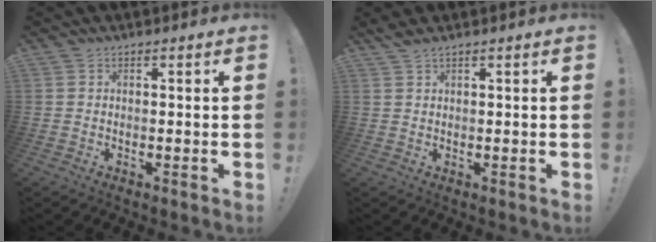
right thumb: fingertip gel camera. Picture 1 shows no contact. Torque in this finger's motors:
{"motor_torque": [-0.01, 0.65, 0.20, 0.38, 0.00]}